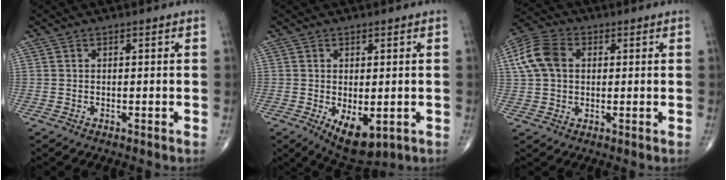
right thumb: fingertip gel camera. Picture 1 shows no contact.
{"total": 7.6, "force": [-2.1, 3.8, 6.2], "torque": [-0.092, -0.013, -0.018]}
{"total": 9.2, "force": [1.8, 6.7, 6.2], "torque": [-0.126, 0.019, 0.029]}